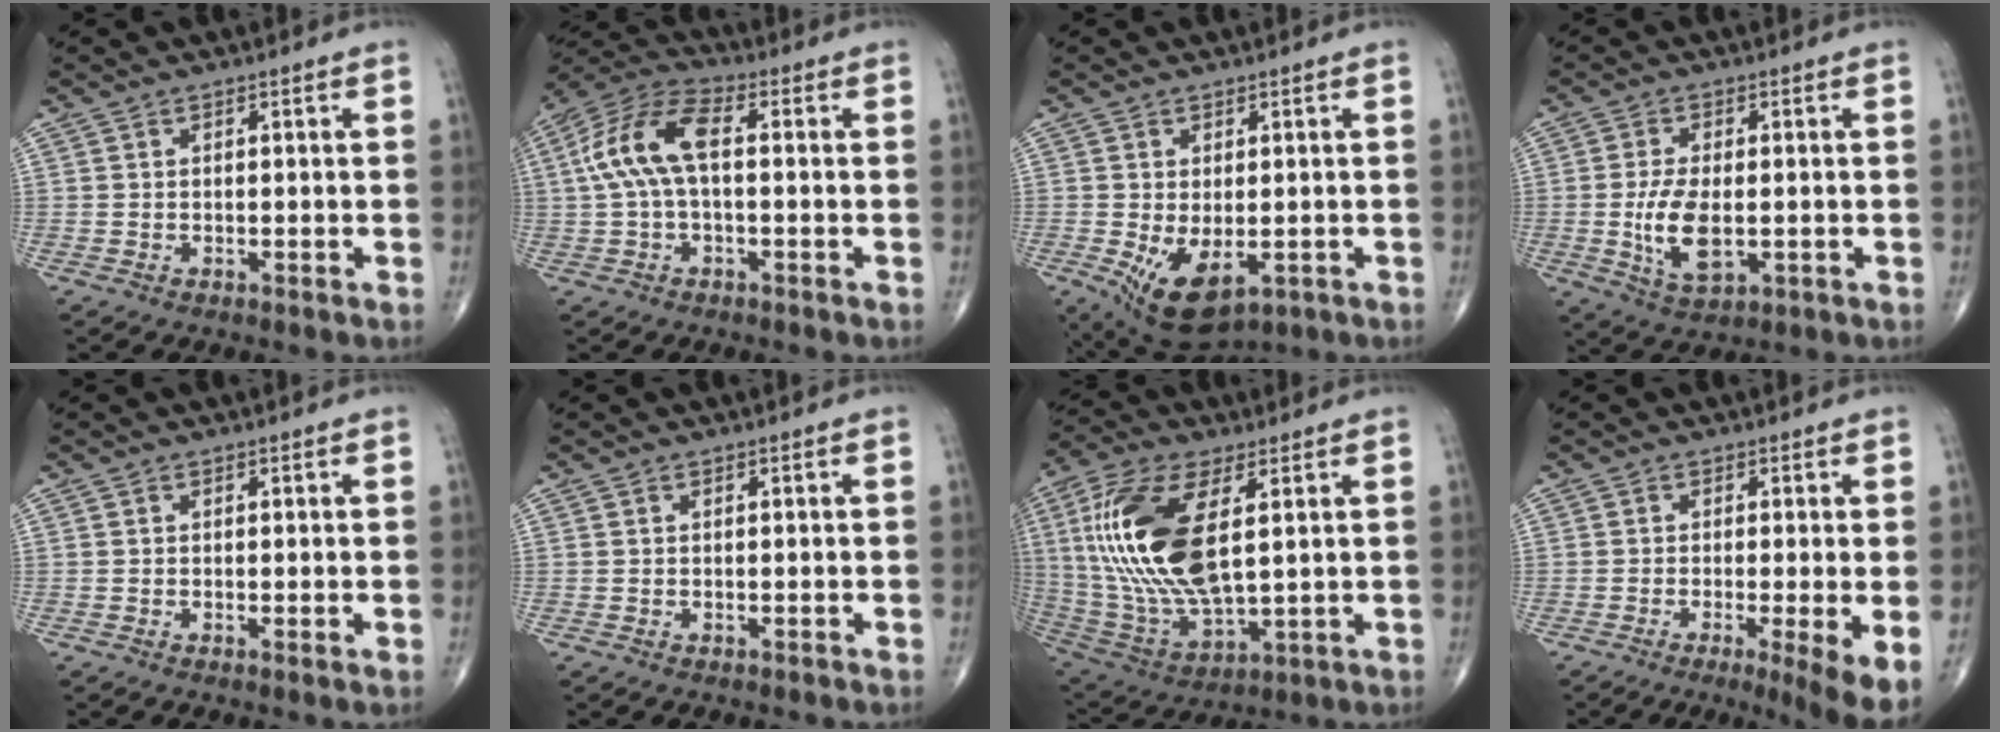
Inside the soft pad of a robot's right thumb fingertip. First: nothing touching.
{"total": 11.6, "force": [0.9, 5.4, 10.2], "torque": [-0.222, 0.037, 0.009]}
{"total": 9.0, "force": [-2.4, 4.9, 7.2], "torque": [-0.114, -0.011, -0.021]}
{"total": 8.7, "force": [-1.1, 4.2, 7.5], "torque": [-0.142, -0.009, -0.016]}
{"total": 0.5, "force": [0.0, 0.0, 0.5], "torque": [-0.011, -0.003, -0.002]}
{"total": 0.0}
{"total": 22.0, "force": [4.3, 9.9, 19.2], "torque": [-0.406, -0.022, 0.084]}
{"total": 7.0, "force": [-2.2, 0.6, 6.6], "torque": [-0.103, -0.020, -0.039]}